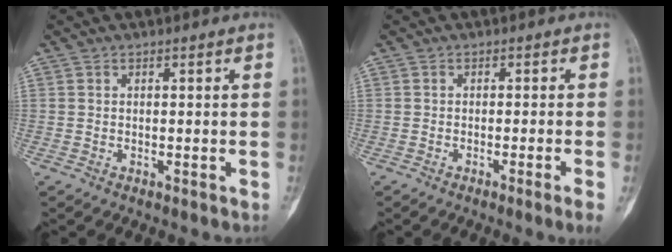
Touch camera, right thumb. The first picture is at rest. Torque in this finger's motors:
{"motor_torque": [-0.55, -0.35, -0.11, -0.06, 0.01]}